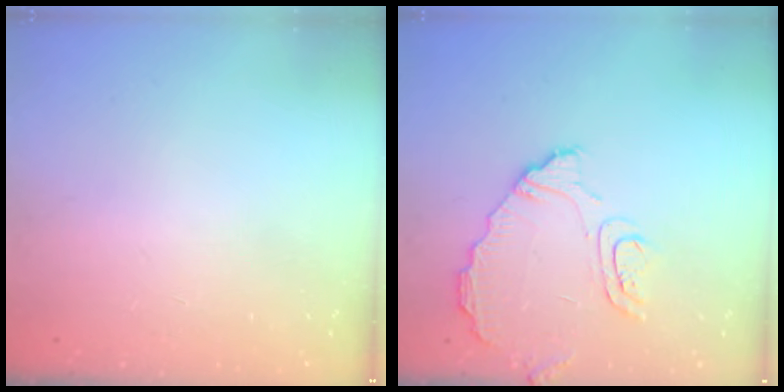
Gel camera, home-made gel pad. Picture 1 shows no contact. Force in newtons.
{"total": 9.0, "press": 9.0, "slide": 0.8}